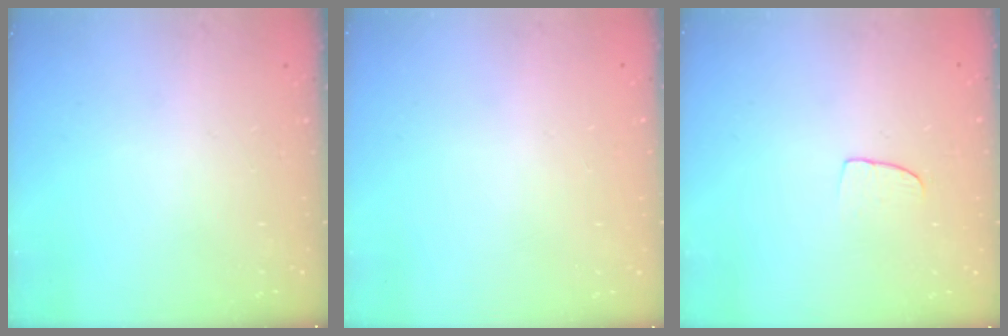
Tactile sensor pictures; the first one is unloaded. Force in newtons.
{"total": 0.5, "press": 0.5, "slide": 0.1}
{"total": 5.9, "press": 5.9, "slide": 0.4}